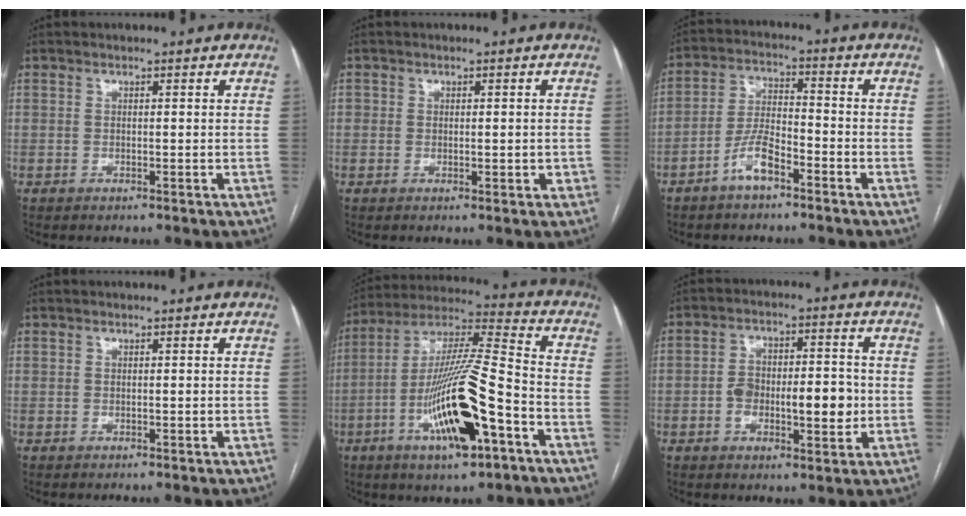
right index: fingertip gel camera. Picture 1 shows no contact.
{"total": 2.3, "force": [-0.3, 1.6, 1.6], "torque": [-0.018, 0.008, -0.001]}
{"total": 6.5, "force": [-4.0, 1.8, 4.7], "torque": [-0.102, 0.010, -0.077]}
{"total": 0.0}
{"total": 18.8, "force": [-7.3, 2.8, 17.1], "torque": [-0.331, -0.008, -0.123]}
{"total": 10.0, "force": [-1.6, 4.1, 8.9], "torque": [-0.146, 0.017, -0.022]}